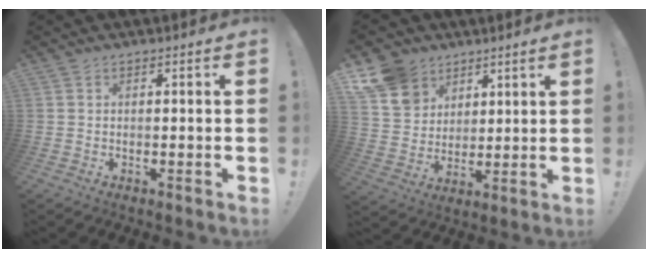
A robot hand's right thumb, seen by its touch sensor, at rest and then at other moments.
{"total": 13.0, "force": [7.7, 9.6, 4.1], "torque": [-0.073, -0.047, 0.156]}